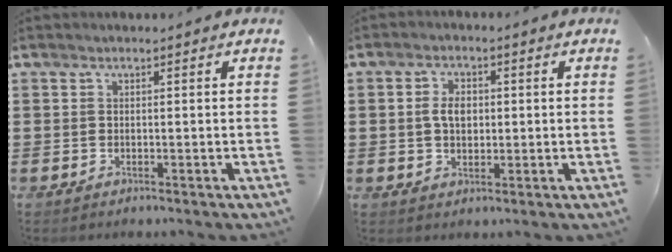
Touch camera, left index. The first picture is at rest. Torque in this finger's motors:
{"motor_torque": [0.61, 0.28, 0.42, 0.07]}